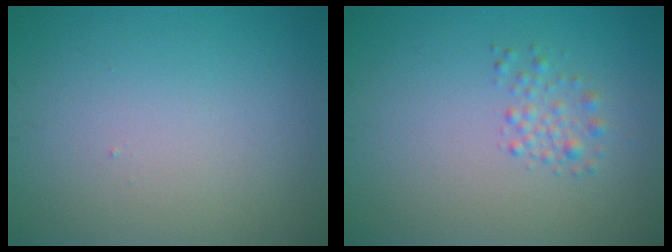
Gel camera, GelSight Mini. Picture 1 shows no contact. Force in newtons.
{"total": 1.5, "press": 1.5, "slide": 0.1}